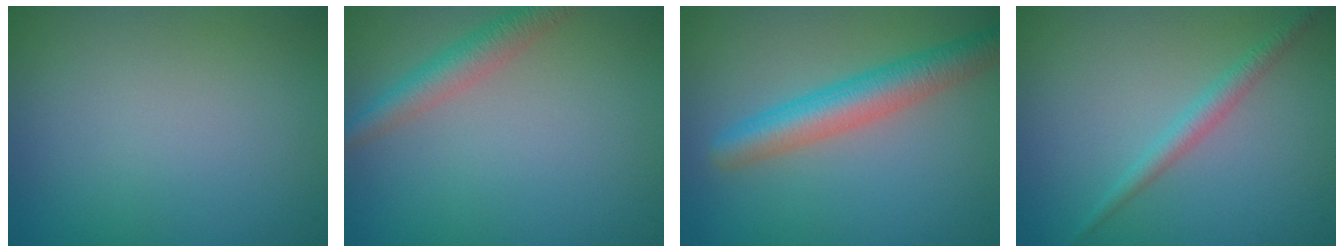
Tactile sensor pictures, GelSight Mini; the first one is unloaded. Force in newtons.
{"total": 3.2, "press": 3.2, "slide": 0.1}
{"total": 4.9, "press": 4.9, "slide": 0.2}
{"total": 1.8, "press": 1.8, "slide": 0.0}